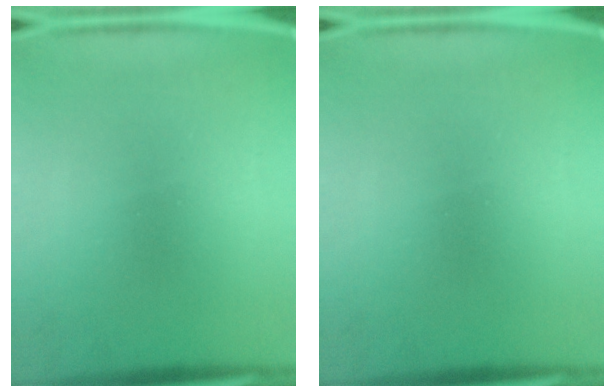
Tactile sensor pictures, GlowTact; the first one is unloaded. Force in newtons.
{"total": 0.0}